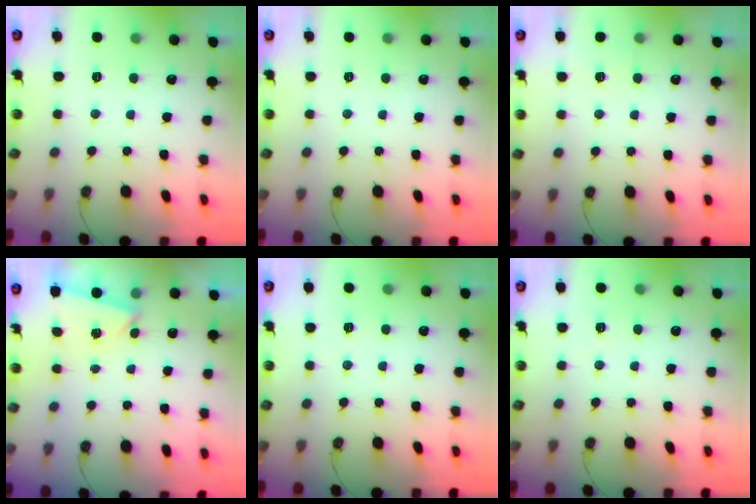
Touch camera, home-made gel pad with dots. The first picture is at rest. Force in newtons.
{"total": 0.0}
{"total": 2.8, "press": 2.3, "slide": 1.5}
{"total": 2.8, "press": 1.5, "slide": 2.3}
{"total": 2.0, "press": 1.7, "slide": 0.9}
{"total": 2.0, "press": 1.7, "slide": 0.9}